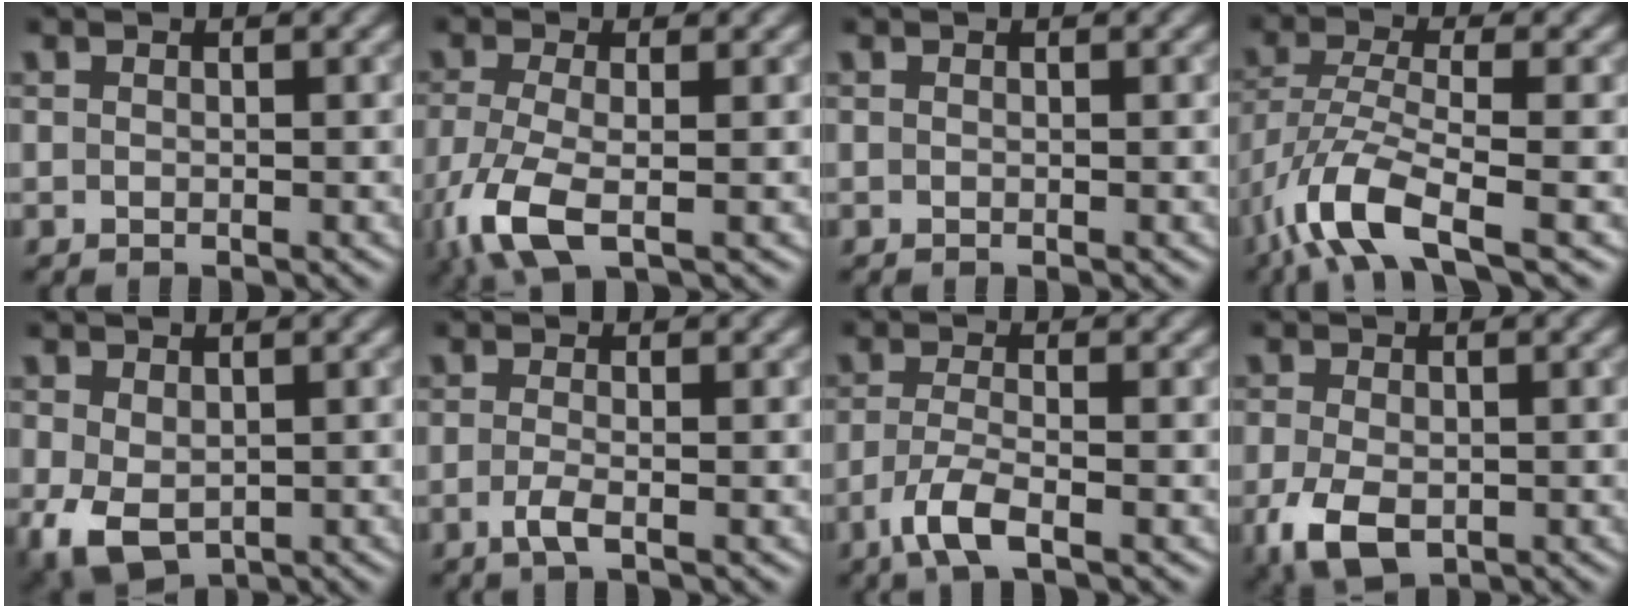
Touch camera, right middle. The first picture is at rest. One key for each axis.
{"total": 5.9, "fx": -2.5, "fy": 2.3, "fz": 4.9, "tx": -0.124, "ty": -0.015, "tz": -0.056}
{"total": 0.0}
{"total": 7.0, "fx": -4.0, "fy": 2.1, "fz": 5.4, "tx": -0.111, "ty": -0.003, "tz": -0.090}
{"total": 4.6, "fx": -0.8, "fy": 3.1, "fz": 3.4, "tx": -0.078, "ty": -0.012, "tz": -0.010}
{"total": 1.9, "fx": -0.7, "fy": 0.5, "fz": 1.7, "tx": -0.033, "ty": -0.001, "tz": -0.019}
{"total": 3.4, "fx": -1.9, "fy": 0.7, "fz": 2.7, "tx": -0.060, "ty": -0.003, "tz": -0.044}
{"total": 5.1, "fx": -1.9, "fy": 3.0, "fz": 3.7, "tx": -0.080, "ty": -0.012, "tz": -0.035}